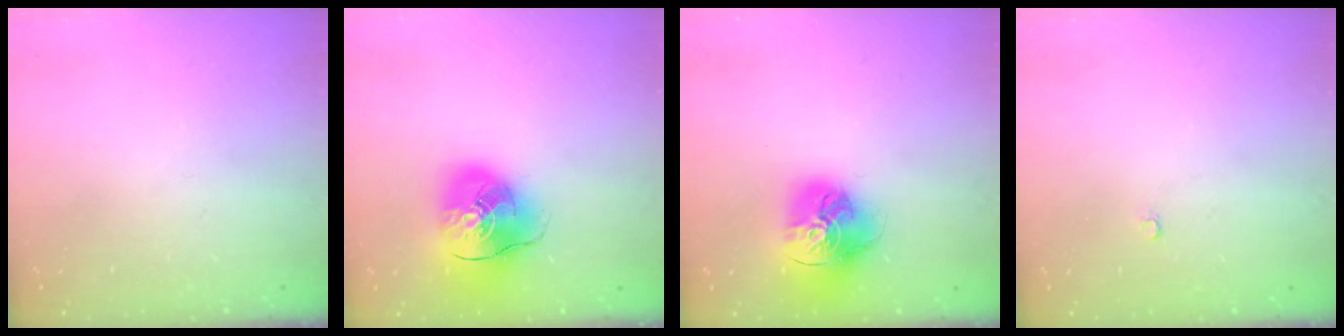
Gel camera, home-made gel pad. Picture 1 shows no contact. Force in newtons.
{"total": 14.8, "press": 14.5, "slide": 2.6}
{"total": 17.7, "press": 17.6, "slide": 1.8}
{"total": 2.0, "press": 2.0, "slide": 0.4}